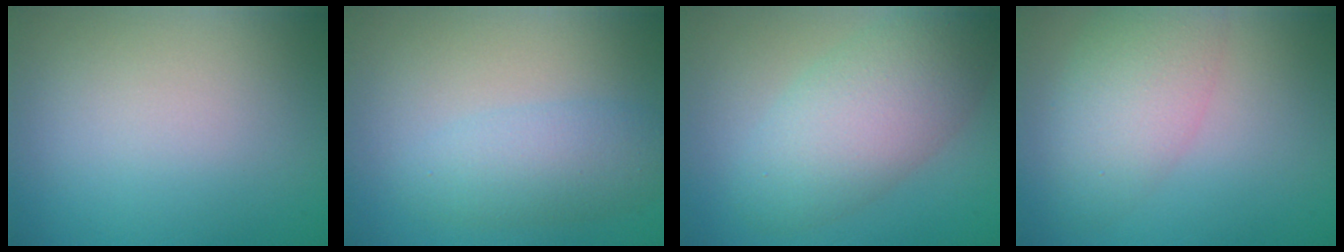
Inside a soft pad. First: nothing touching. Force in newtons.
{"total": 3.7, "press": 3.7, "slide": 0.1}
{"total": 6.6, "press": 6.6, "slide": 0.5}
{"total": 5.1, "press": 5.1, "slide": 0.1}